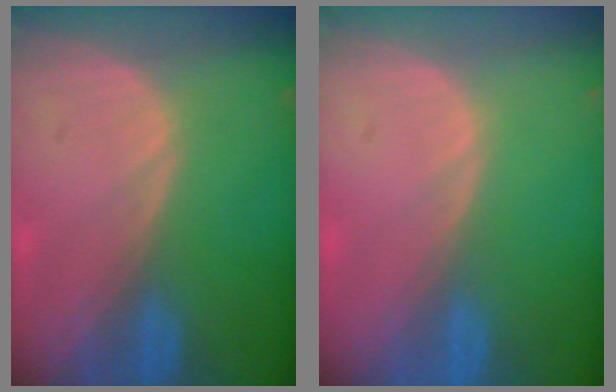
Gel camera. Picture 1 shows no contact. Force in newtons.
{"total": 0.0}